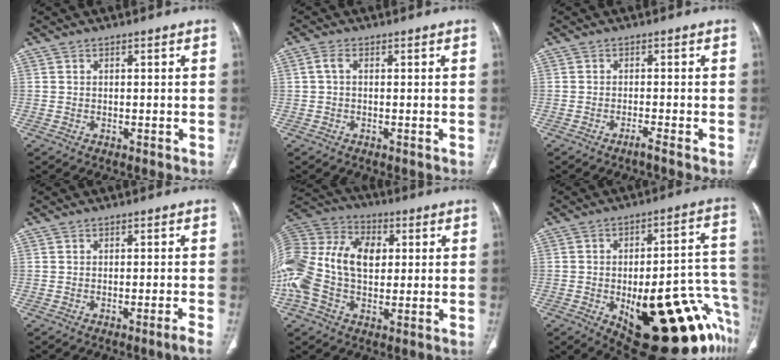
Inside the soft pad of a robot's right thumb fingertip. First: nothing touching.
{"total": 1.6, "force": [0.1, 0.8, 1.4], "torque": [-0.033, 0.004, 0.000]}
{"total": 1.4, "force": [-1.1, -0.4, 0.8], "torque": [-0.021, 0.003, -0.021]}
{"total": 1.9, "force": [-1.2, -0.7, 1.3], "torque": [-0.029, 0.004, -0.018]}
{"total": 22.8, "force": [1.8, 15.2, 16.9], "torque": [-0.394, 0.049, 0.038]}
{"total": 30.5, "force": [-11.9, 11.2, 25.7], "torque": [-0.241, 0.057, -0.141]}